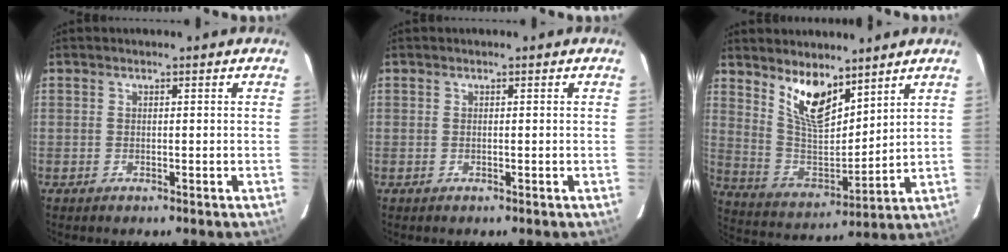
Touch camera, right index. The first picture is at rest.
{"total": 0.0}
{"total": 11.8, "force": [8.1, 4.5, 7.2], "torque": [-0.135, -0.008, 0.165]}